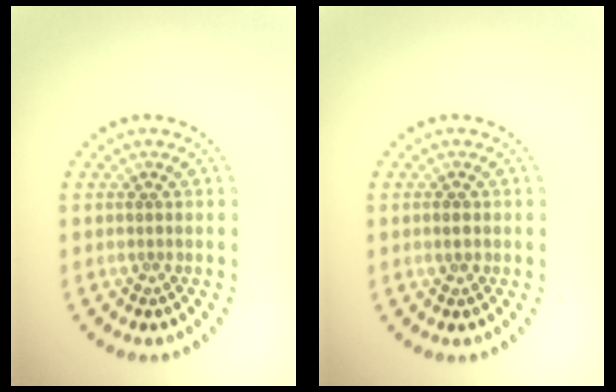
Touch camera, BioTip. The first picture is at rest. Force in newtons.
{"total": 1.0, "press": 0.9, "slide": 0.3}